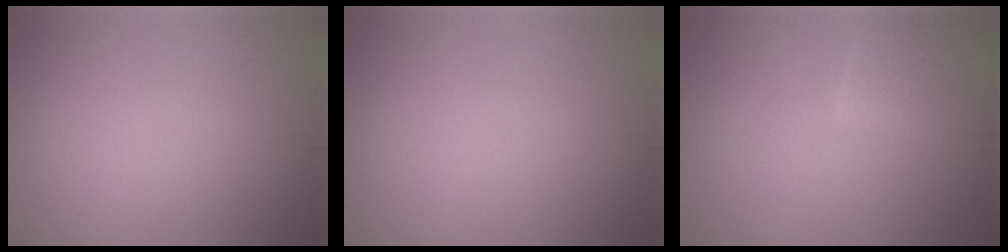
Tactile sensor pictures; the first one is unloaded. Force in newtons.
{"total": 0.0}
{"total": 3.8, "press": 3.7, "slide": 0.3}